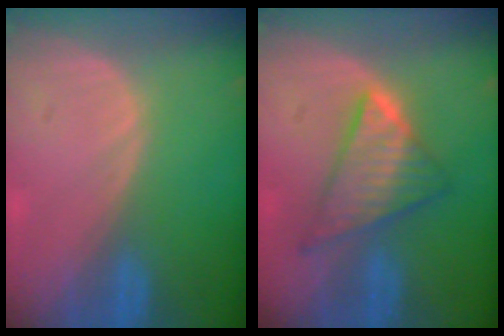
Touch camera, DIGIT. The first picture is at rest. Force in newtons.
{"total": 7.5, "press": 7.5, "slide": 0.4}